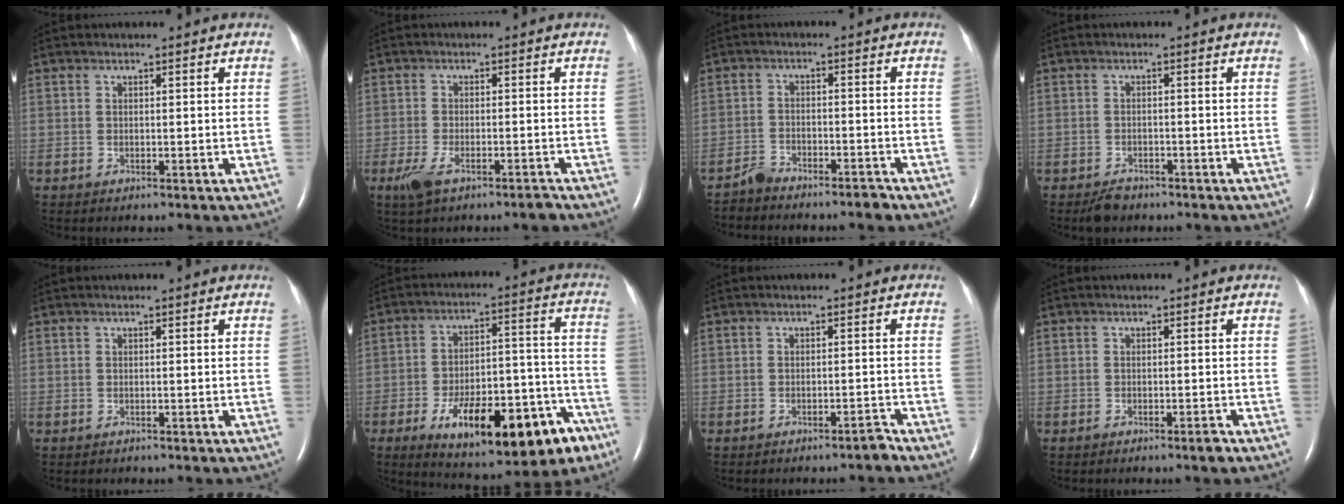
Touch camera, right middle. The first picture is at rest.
{"total": 4.7, "force": [-3.1, 1.1, 3.3], "torque": [-0.069, -0.007, -0.055]}
{"total": 3.4, "force": [-3.4, 0.5, 0.5], "torque": [-0.009, -0.003, -0.060]}
{"total": 2.6, "force": [-2.1, 1.3, 0.9], "torque": [-0.024, -0.002, -0.030]}
{"total": 0.0}
{"total": 21.4, "force": [-11.6, 7.5, 16.3], "torque": [-0.188, 0.026, -0.160]}
{"total": 1.7, "force": [-1.6, 0.1, 0.6], "torque": [-0.007, 0.002, -0.024]}
{"total": 1.5, "force": [-1.2, 0.1, 0.9], "torque": [-0.017, -0.001, -0.019]}